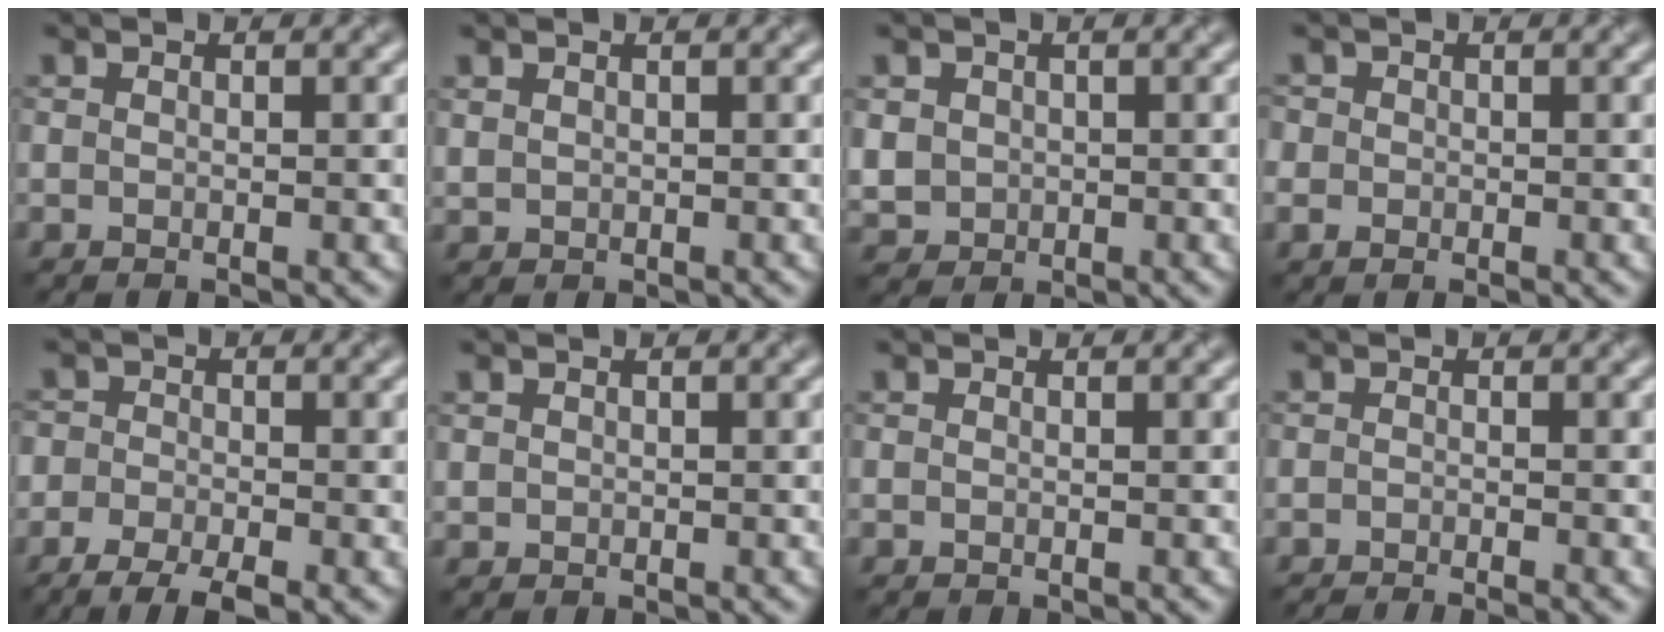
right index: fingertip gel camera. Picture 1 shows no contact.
{"total": 0.7, "force": [0.5, 0.5, 0.2], "torque": [-0.006, -0.001, 0.014]}
{"total": 2.4, "force": [0.2, 2.3, 0.7], "torque": [-0.022, -0.002, 0.014]}
{"total": 1.7, "force": [-0.3, 1.5, 0.8], "torque": [-0.008, -0.004, -0.008]}
{"total": 6.0, "force": [-3.6, 2.8, 3.9], "torque": [-0.061, -0.012, -0.059]}
{"total": 0.6, "force": [0.2, 0.5, 0.0], "torque": [0.001, -0.002, 0.008]}
{"total": 0.0}
{"total": 2.4, "force": [-1.9, 0.3, 1.4], "torque": [-0.018, -0.004, -0.034]}